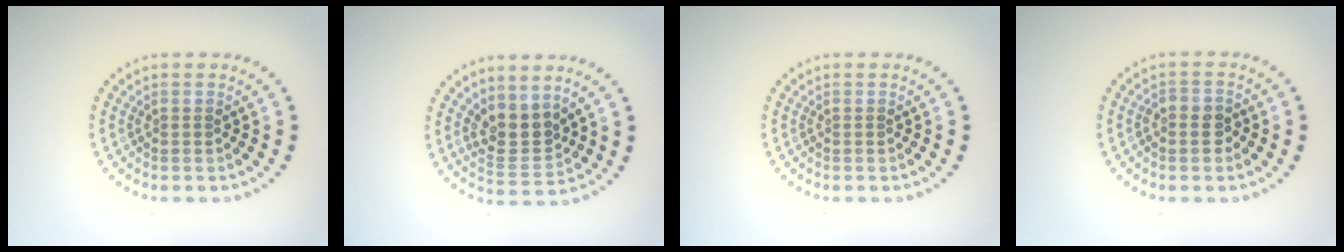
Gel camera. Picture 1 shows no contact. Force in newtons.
{"total": 3.2, "press": 2.8, "slide": 1.4}
{"total": 0.0}
{"total": 1.8, "press": 1.7, "slide": 0.5}